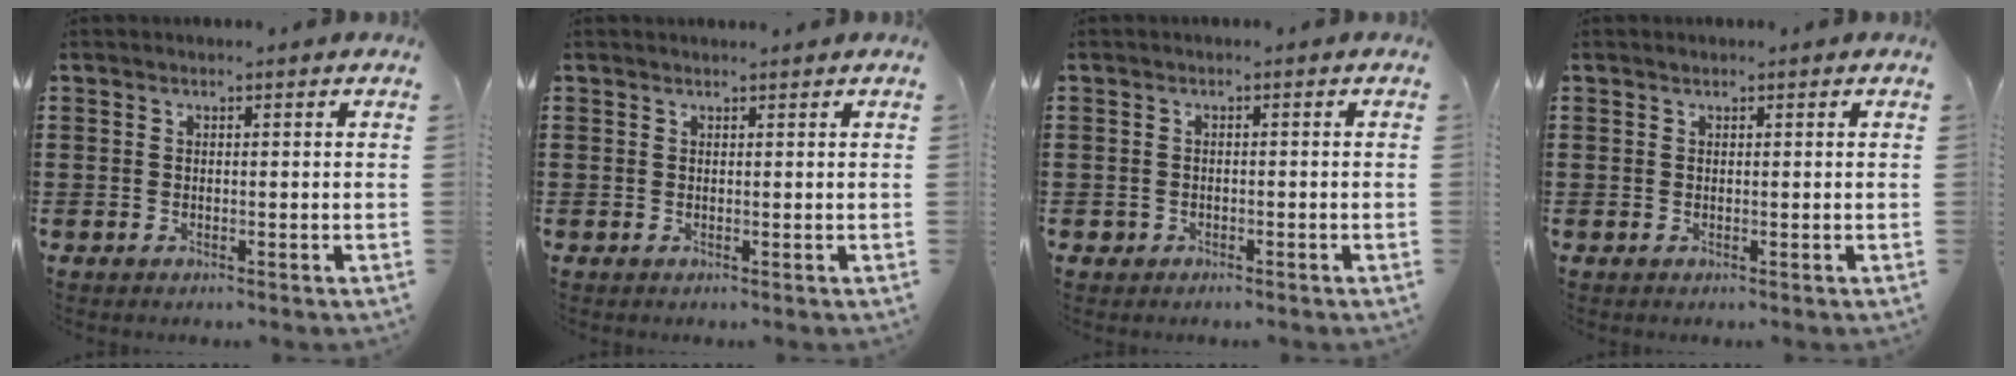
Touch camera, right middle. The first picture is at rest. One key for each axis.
{"total": 0.8, "fx": 0.7, "fy": -0.1, "fz": 0.1, "tx": -0.003, "ty": -0.002, "tz": 0.014}
{"total": 0.8, "fx": -0.6, "fy": 0.6, "fz": 0.1, "tx": -0.004, "ty": 0.002, "tz": -0.014}
{"total": 0.0}